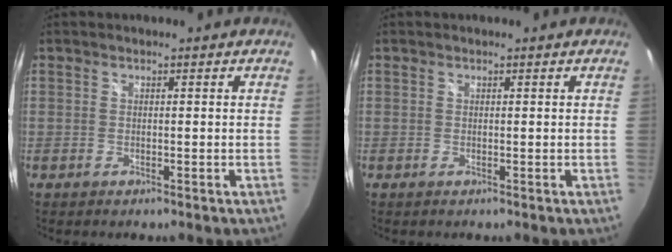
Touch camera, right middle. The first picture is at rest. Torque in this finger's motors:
{"motor_torque": [0.00, 0.00, 0.00, -0.01]}